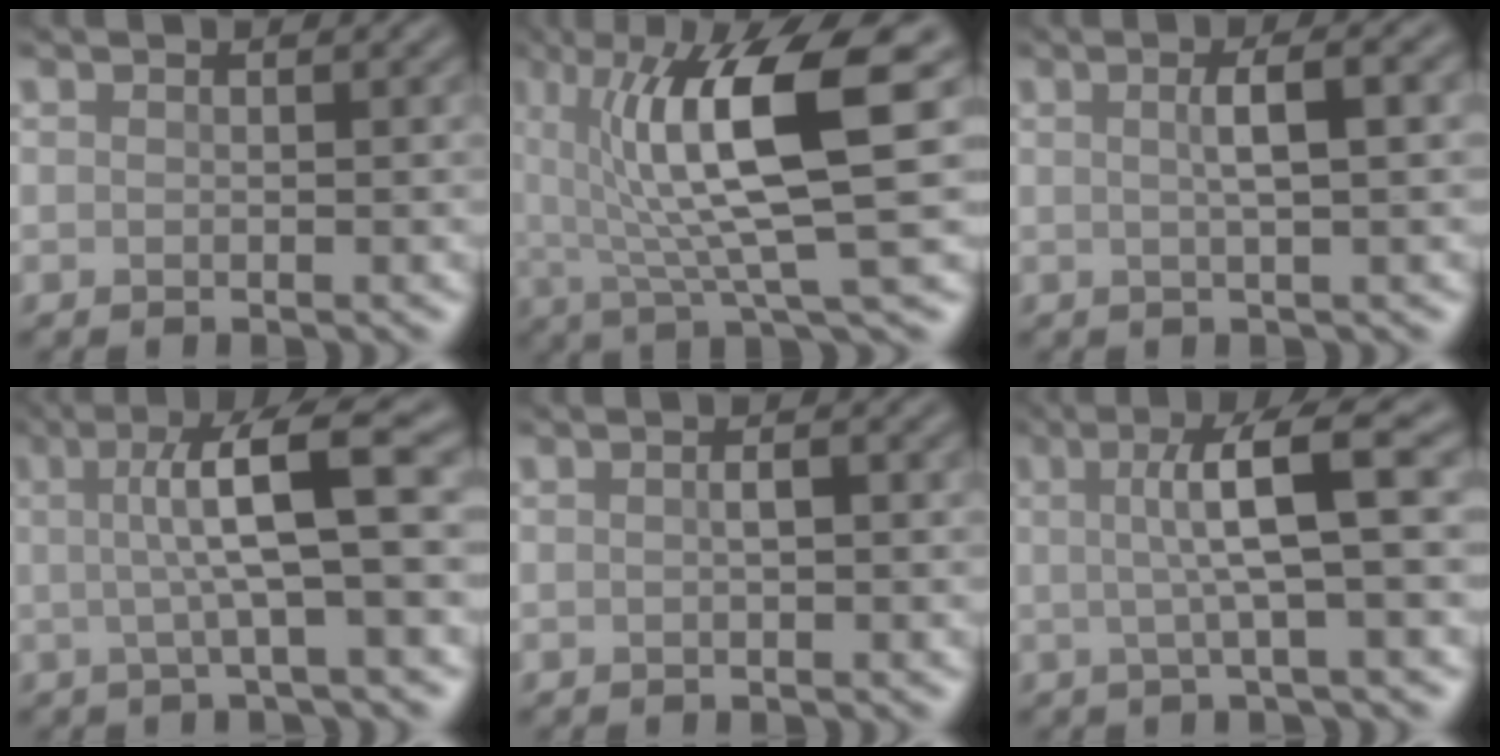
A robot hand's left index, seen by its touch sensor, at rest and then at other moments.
{"total": 10.5, "force": [2.4, 2.3, 10.0], "torque": [-0.151, -0.003, 0.043]}
{"total": 3.6, "force": [0.7, 0.9, 3.5], "torque": [-0.047, 0.012, 0.006]}
{"total": 7.0, "force": [0.9, 1.3, 6.8], "torque": [-0.105, 0.014, 0.009]}
{"total": 1.0, "force": [-0.1, 0.2, 1.0], "torque": [-0.018, 0.003, 0.000]}
{"total": 6.2, "force": [1.1, 1.1, 6.1], "torque": [-0.096, 0.014, 0.012]}